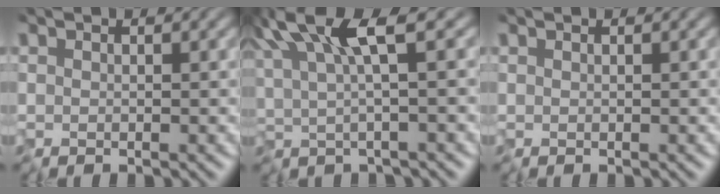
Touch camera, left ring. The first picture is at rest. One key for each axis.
{"total": 7.7, "fx": 3.0, "fy": 2.2, "fz": 6.8, "tx": -0.147, "ty": 0.010, "tz": 0.058}
{"total": 0.0}